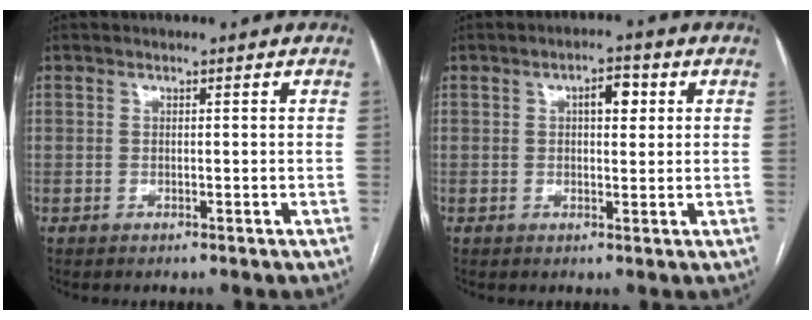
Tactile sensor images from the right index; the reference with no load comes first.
{"total": 3.9, "force": [1.2, 1.7, 3.3], "torque": [-0.052, 0.012, 0.016]}